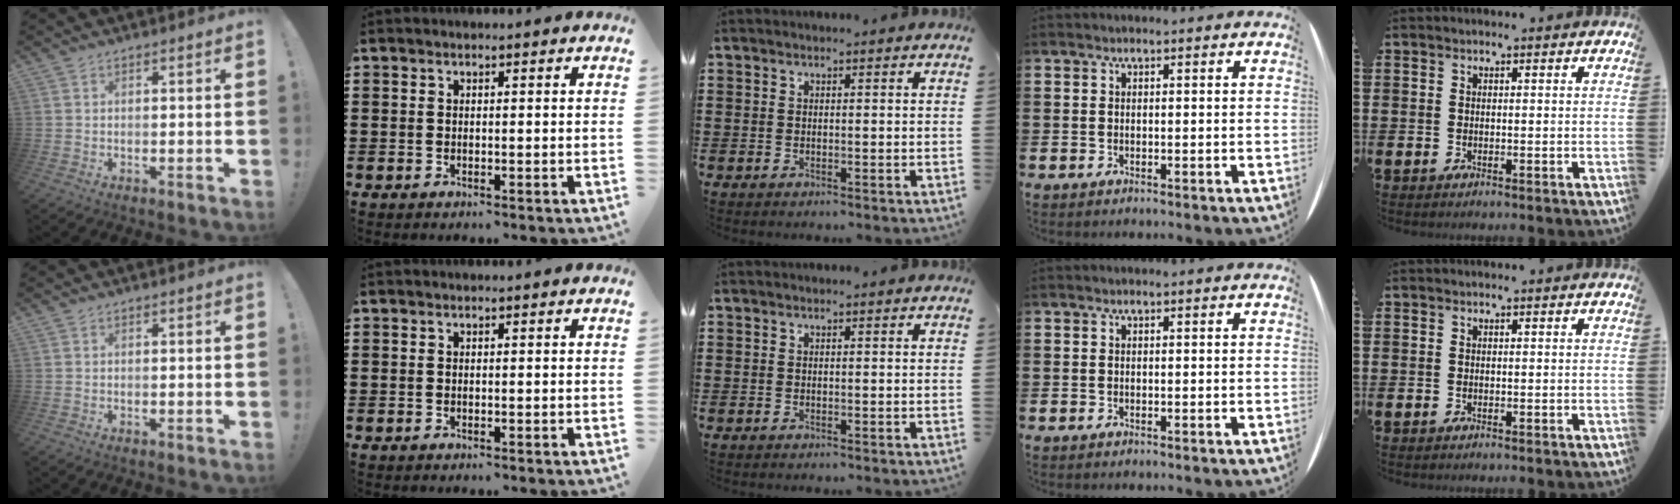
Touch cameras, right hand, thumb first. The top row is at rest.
{}